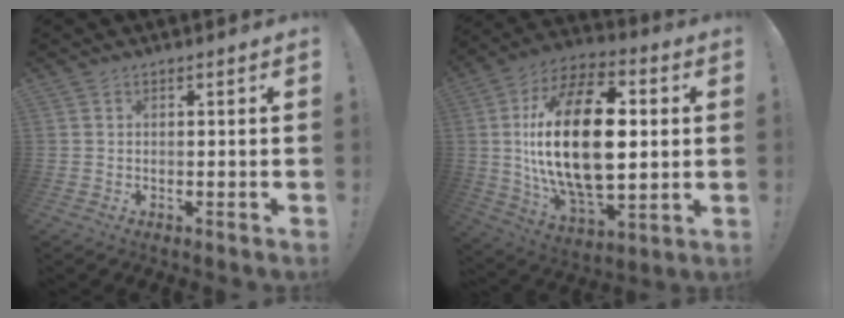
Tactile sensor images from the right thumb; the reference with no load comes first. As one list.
[{"total": 29.5, "force": [1.9, 15.7, 24.8], "torque": [-0.468, -0.006, 0.032]}]